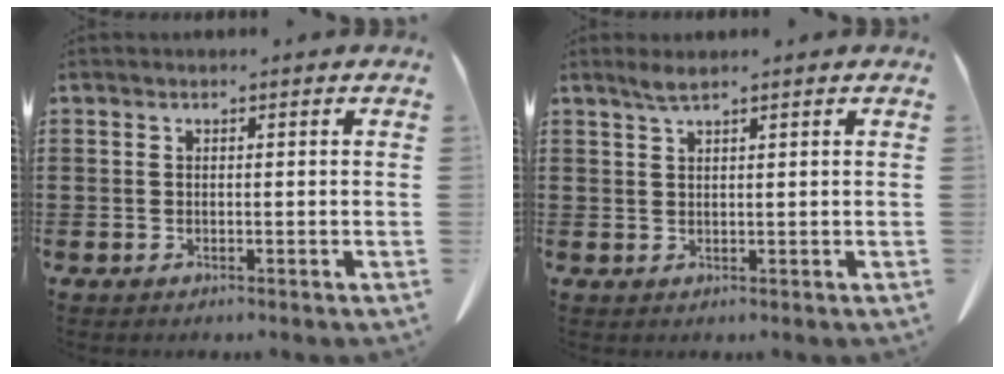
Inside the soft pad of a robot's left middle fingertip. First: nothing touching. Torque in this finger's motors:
{"motor_torque": [0.12, 0.05, 0.03, 0.03]}